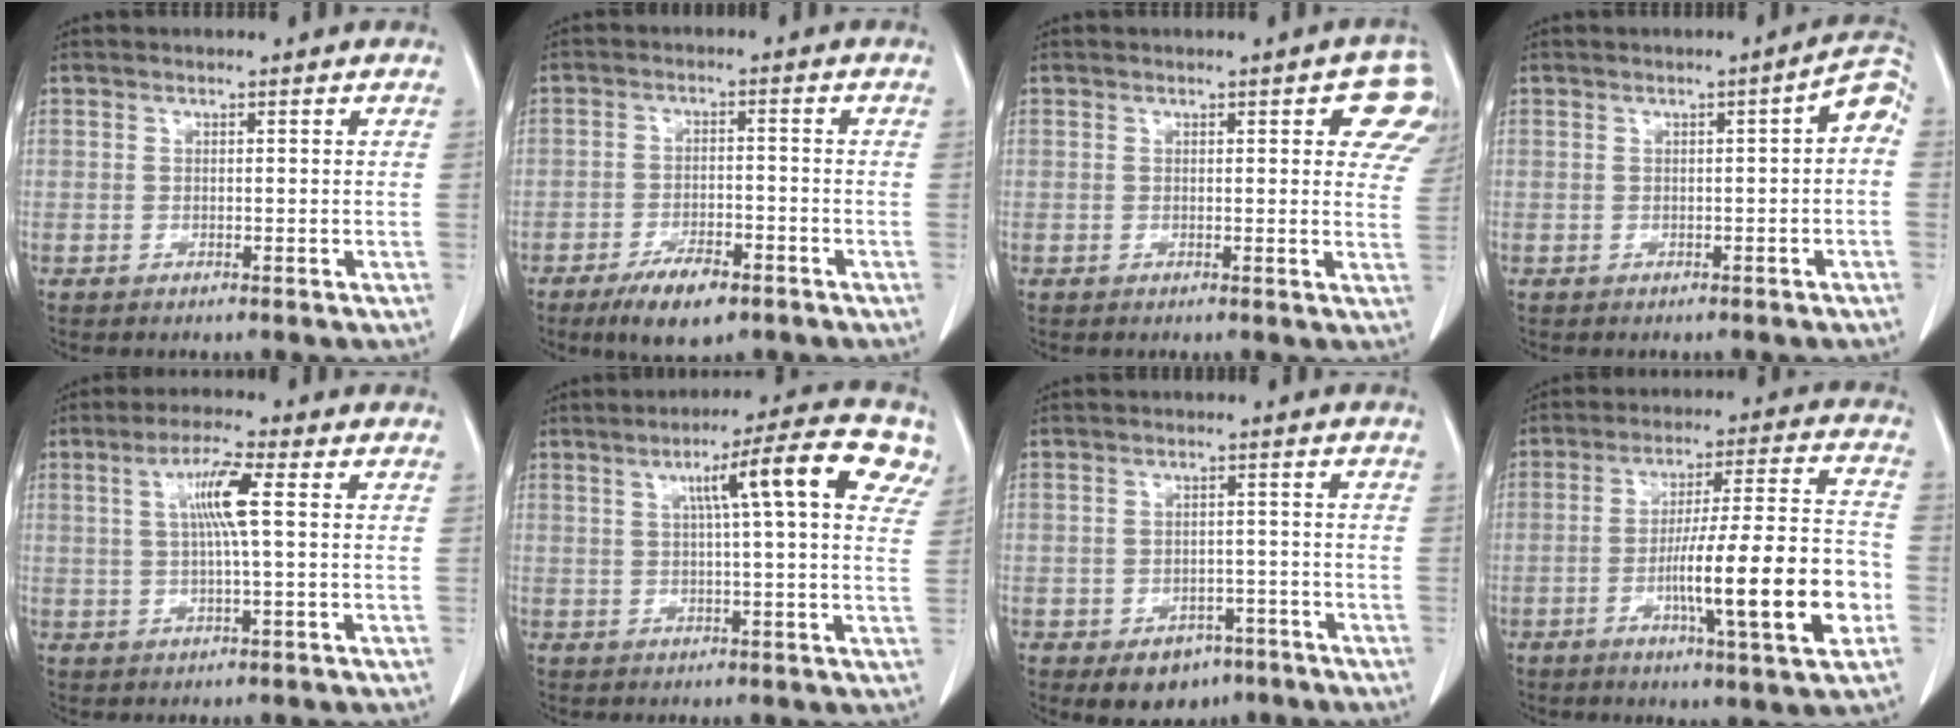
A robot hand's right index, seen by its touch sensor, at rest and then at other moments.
{"total": 7.0, "force": [-4.5, 2.3, 4.8], "torque": [-0.087, -0.007, -0.072]}
{"total": 7.5, "force": [3.9, 2.2, 6.0], "torque": [-0.055, -0.008, 0.026]}
{"total": 3.9, "force": [-0.2, 0.7, 3.8], "torque": [-0.043, 0.013, -0.007]}
{"total": 6.3, "force": [1.3, 0.0, 6.2], "torque": [-0.114, 0.006, 0.022]}
{"total": 12.2, "force": [4.8, 0.4, 11.2], "torque": [-0.162, 0.025, 0.057]}
{"total": 5.9, "force": [-3.6, 4.0, 2.4], "torque": [-0.026, 0.006, -0.042]}
{"total": 17.1, "force": [-4.6, 0.7, 16.5], "torque": [-0.252, 0.005, -0.067]}